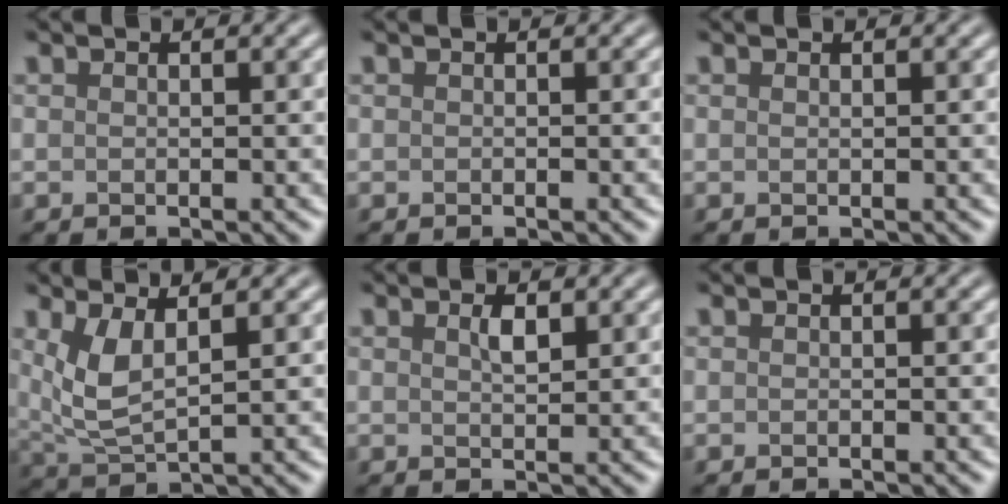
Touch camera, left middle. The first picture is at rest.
{"total": 0.0}
{"total": 0.0}
{"total": 3.9, "force": [1.4, 1.5, 3.3], "torque": [-0.080, -0.009, 0.033]}
{"total": 1.4, "force": [0.8, 0.5, 1.1], "torque": [-0.023, 0.000, 0.013]}
{"total": 0.0}